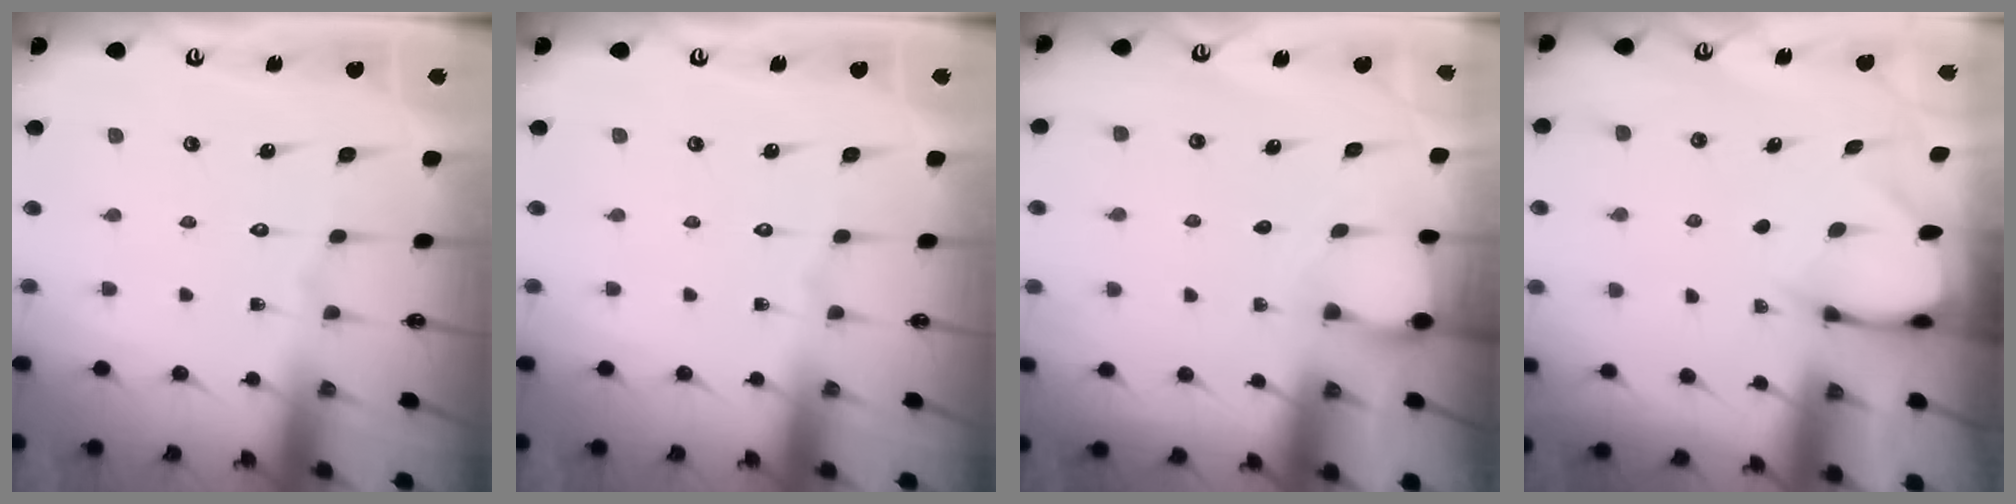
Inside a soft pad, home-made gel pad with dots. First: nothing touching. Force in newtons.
{"total": 0.0}
{"total": 2.1, "press": 2.1, "slide": 0.3}
{"total": 2.5, "press": 2.5, "slide": 0.3}